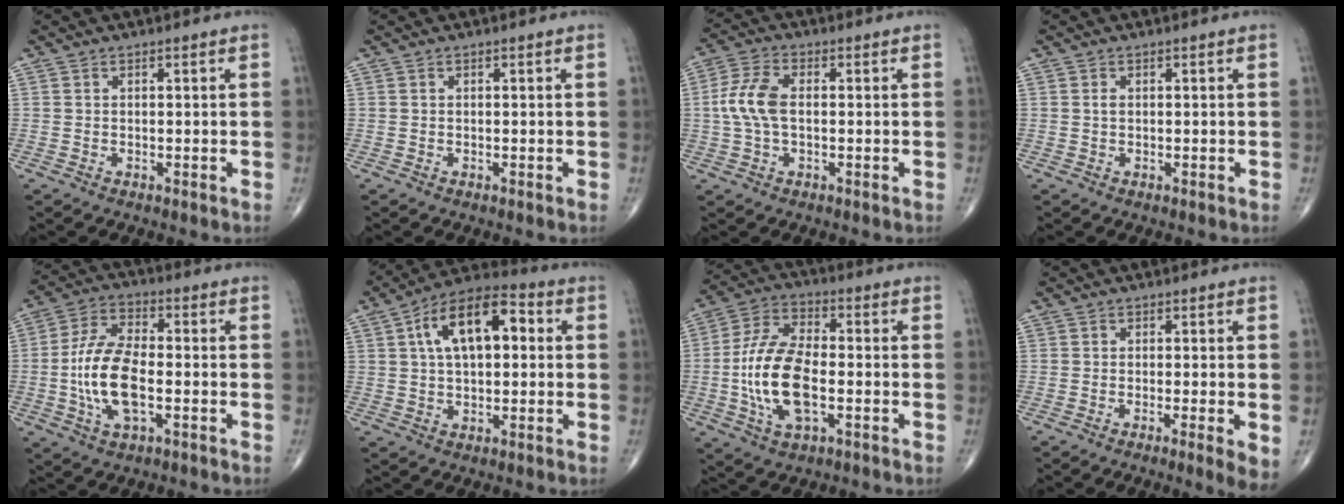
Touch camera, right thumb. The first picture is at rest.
{"total": 0.0}
{"total": 7.4, "force": [0.1, 4.0, 6.2], "torque": [-0.144, 0.017, -0.004]}
{"total": 0.6, "force": [0.1, 0.4, 0.5], "torque": [-0.010, 0.001, 0.001]}
{"total": 13.0, "force": [-2.3, 6.0, 11.3], "torque": [-0.230, 0.016, -0.047]}
{"total": 14.3, "force": [3.1, 7.4, 11.9], "torque": [-0.189, 0.029, 0.044]}
{"total": 15.0, "force": [-2.6, 7.3, 12.9], "torque": [-0.261, 0.018, -0.050]}
{"total": 4.0, "force": [-1.2, 0.4, 3.8], "torque": [-0.066, -0.013, -0.023]}